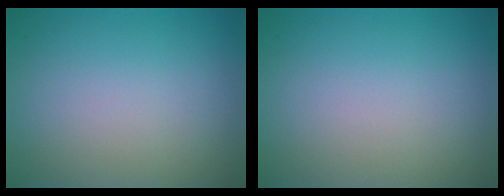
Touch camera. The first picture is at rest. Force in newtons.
{"total": 0.0}